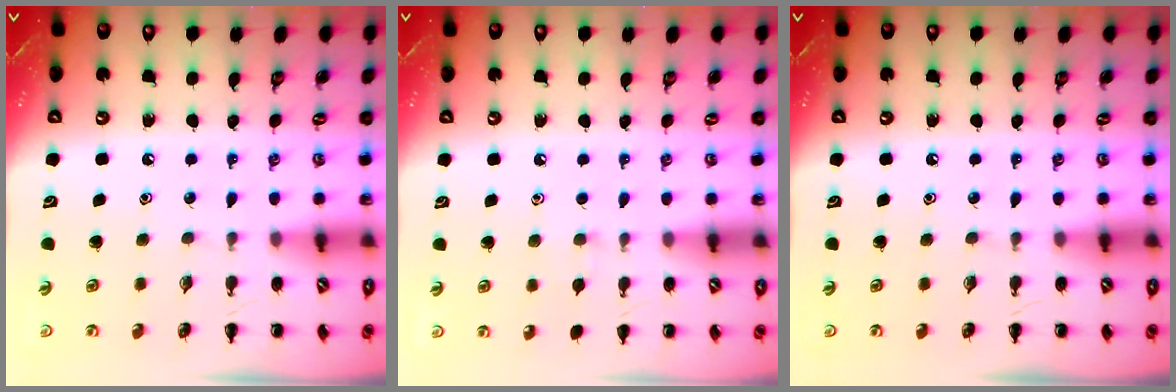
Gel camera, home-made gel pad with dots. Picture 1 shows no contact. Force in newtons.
{"total": 3.3, "press": 3.0, "slide": 1.5}
{"total": 0.0}